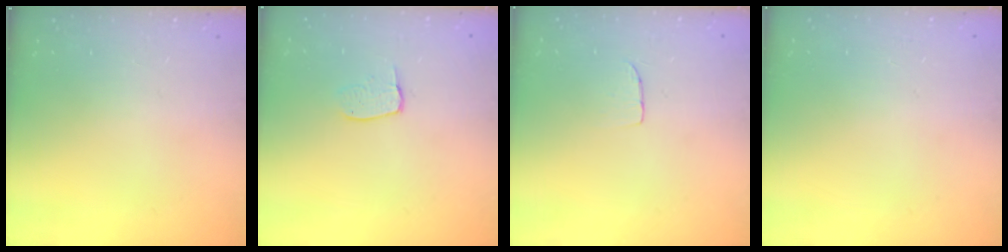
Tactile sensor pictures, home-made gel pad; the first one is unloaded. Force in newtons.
{"total": 5.2, "press": 5.2, "slide": 0.3}
{"total": 4.1, "press": 4.0, "slide": 0.2}
{"total": 0.0}